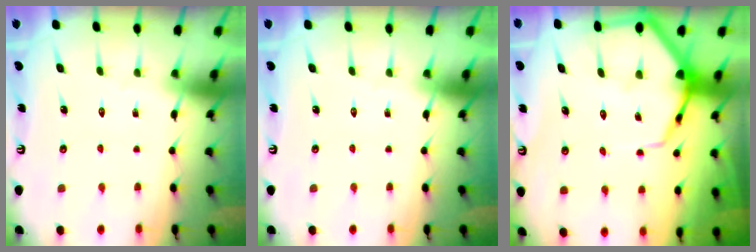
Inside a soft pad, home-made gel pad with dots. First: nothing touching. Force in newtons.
{"total": 0.0}
{"total": 7.8, "press": 7.7, "slide": 1.0}